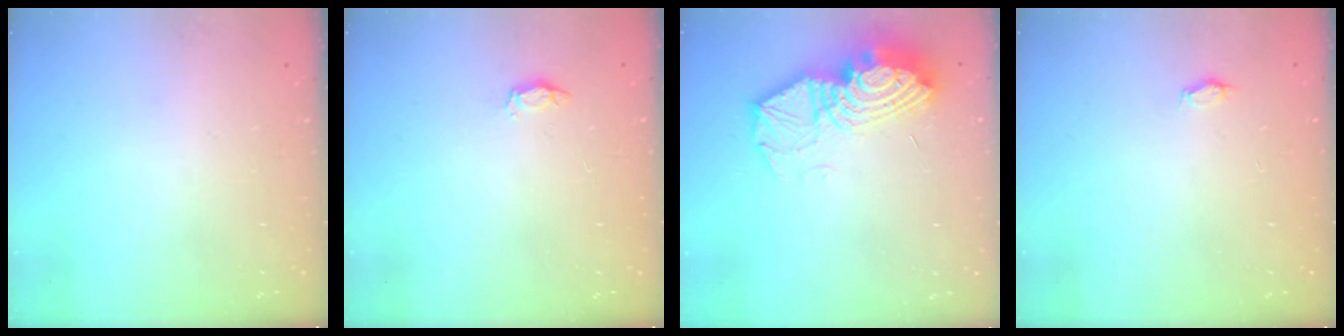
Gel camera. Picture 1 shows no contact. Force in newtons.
{"total": 3.0, "press": 3.0, "slide": 0.4}
{"total": 17.0, "press": 16.9, "slide": 1.5}
{"total": 2.7, "press": 2.5, "slide": 1.1}